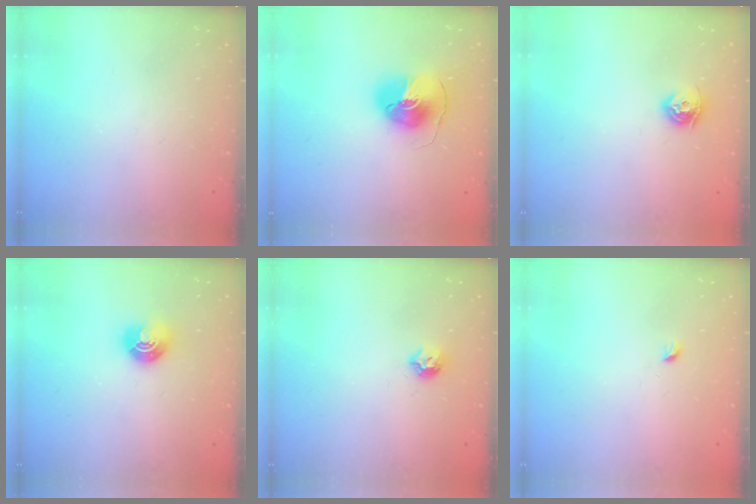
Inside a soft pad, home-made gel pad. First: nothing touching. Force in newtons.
{"total": 9.9, "press": 9.9, "slide": 1.3}
{"total": 7.8, "press": 7.8, "slide": 0.4}
{"total": 8.1, "press": 8.0, "slide": 1.1}
{"total": 6.3, "press": 6.3, "slide": 0.1}
{"total": 2.9, "press": 2.9, "slide": 0.4}